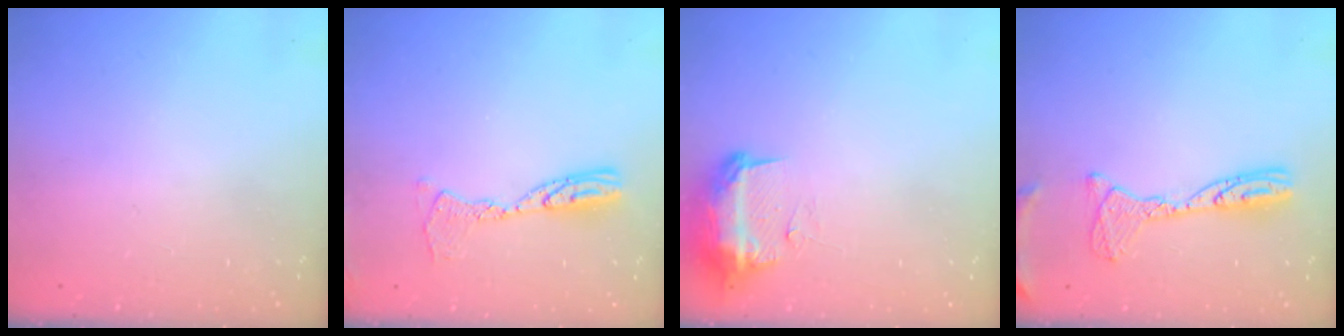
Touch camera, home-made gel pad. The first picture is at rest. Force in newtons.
{"total": 10.3, "press": 10.3, "slide": 1.0}
{"total": 11.4, "press": 11.4, "slide": 1.1}
{"total": 13.7, "press": 13.7, "slide": 1.3}